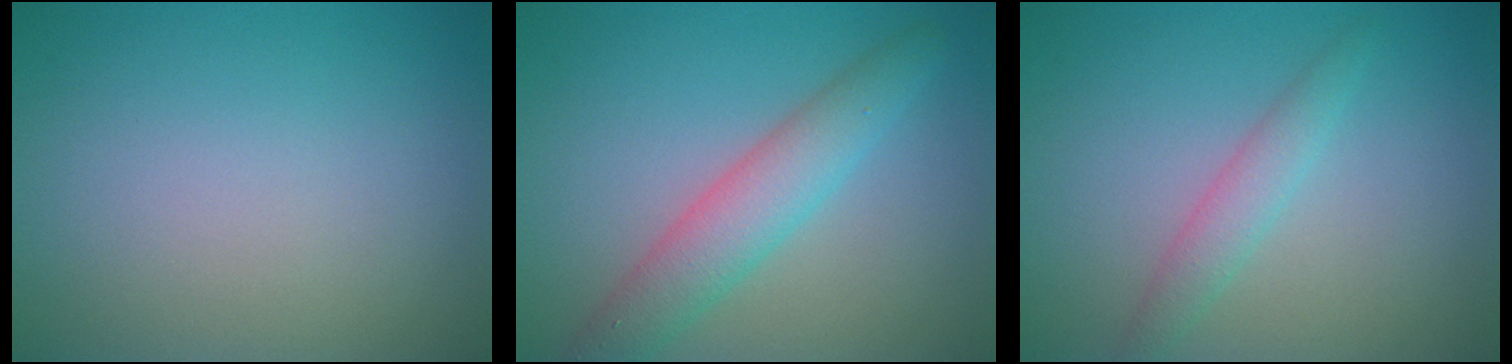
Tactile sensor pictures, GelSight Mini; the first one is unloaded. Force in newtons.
{"total": 4.2, "press": 4.2, "slide": 0.2}
{"total": 2.0, "press": 2.0, "slide": 0.0}